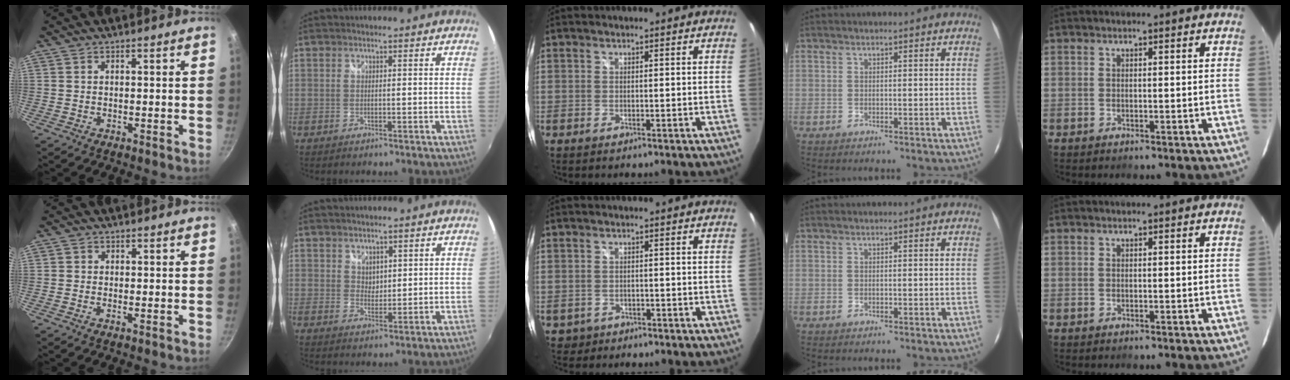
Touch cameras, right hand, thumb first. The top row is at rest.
{"thumb": {"total": 0.7, "force": [-0.1, 0.5, 0.4], "torque": [-0.010, 0.001, -0.006]}, "index": {"total": 2.4, "force": [1.6, 1.7, 0.5], "torque": [-0.002, 0.000, 0.031]}, "middle": {"total": 2.6, "force": [-1.3, 2.2, 0.5], "torque": [-0.022, -0.001, -0.016]}}